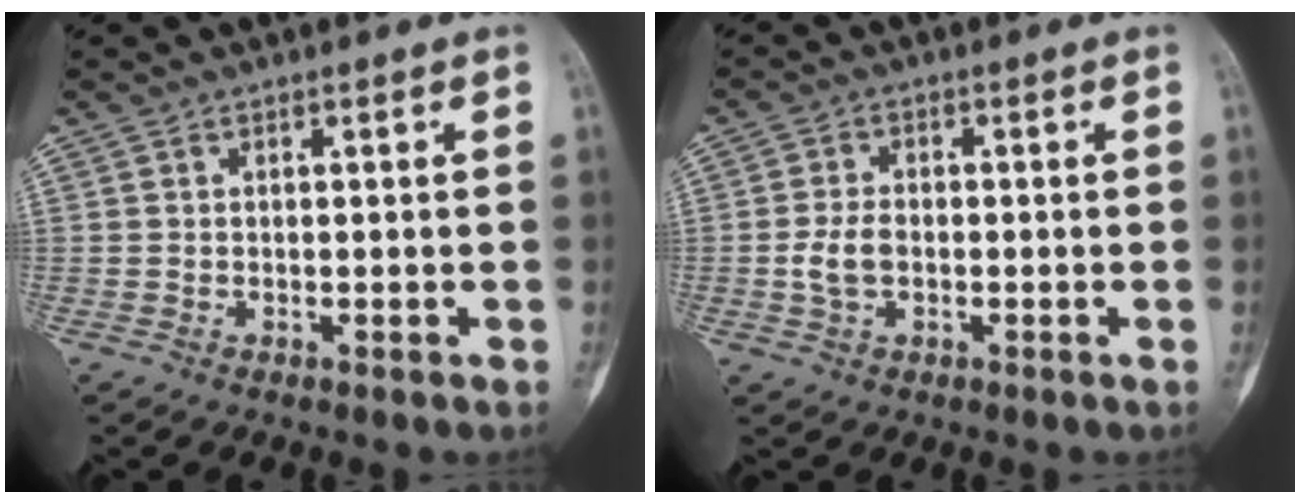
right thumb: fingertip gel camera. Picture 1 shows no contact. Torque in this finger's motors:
{"motor_torque": [0.71, 0.88, 0.28, -0.40, 0.02]}